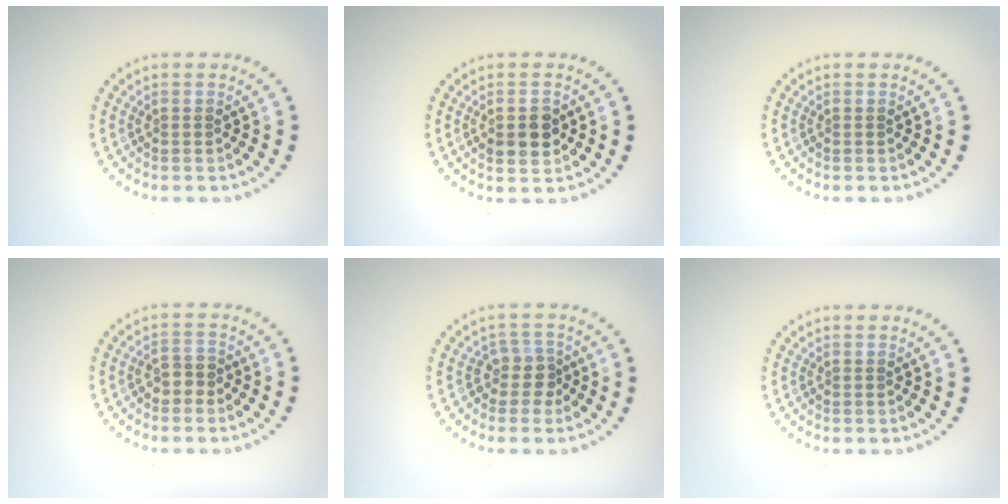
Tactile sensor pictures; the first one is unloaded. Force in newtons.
{"total": 3.0, "press": 3.0, "slide": 0.2}
{"total": 0.0}
{"total": 1.7, "press": 1.6, "slide": 0.6}
{"total": 2.1, "press": 1.6, "slide": 1.3}
{"total": 0.0}